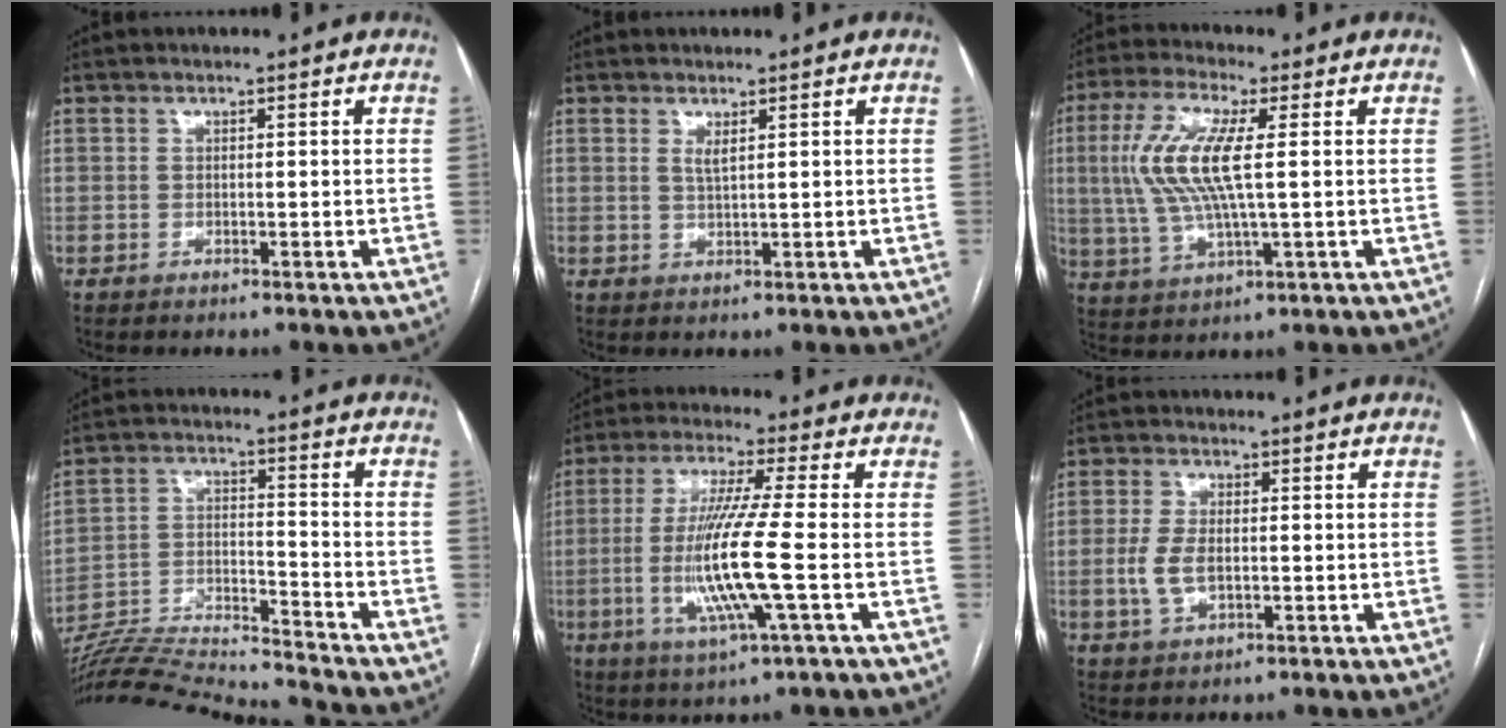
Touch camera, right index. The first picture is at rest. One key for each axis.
{"total": 1.5, "fx": 0.8, "fy": 0.0, "fz": 1.3, "tx": -0.031, "ty": -0.007, "tz": 0.016}
{"total": 11.3, "fx": 1.5, "fy": 2.3, "fz": 11.0, "tx": -0.248, "ty": 0.010, "tz": 0.029}
{"total": 17.2, "fx": -16.6, "fy": -1.3, "fz": 4.1, "tx": -0.076, "ty": 0.004, "tz": -0.281}
{"total": 12.6, "fx": -2.3, "fy": -0.6, "fz": 12.4, "tx": -0.255, "ty": -0.016, "tz": -0.052}
{"total": 4.9, "fx": -0.6, "fy": 2.4, "fz": 4.2, "tx": -0.100, "ty": -0.001, "tz": -0.010}